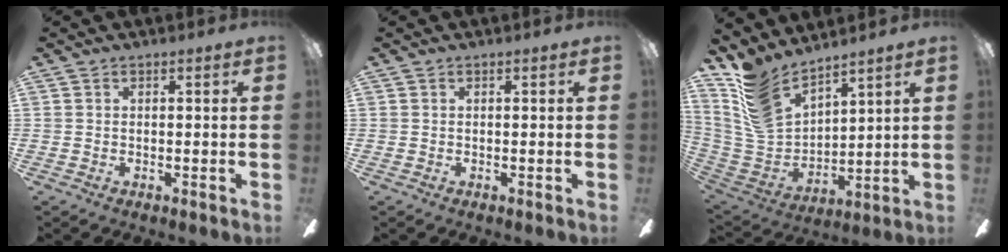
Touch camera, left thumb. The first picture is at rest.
{"total": 0.0}
{"total": 13.2, "force": [10.1, 6.3, 5.7], "torque": [-0.159, -0.070, 0.195]}